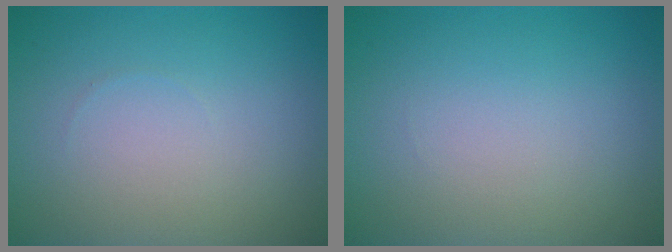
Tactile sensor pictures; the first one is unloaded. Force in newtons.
{"total": 0.0}